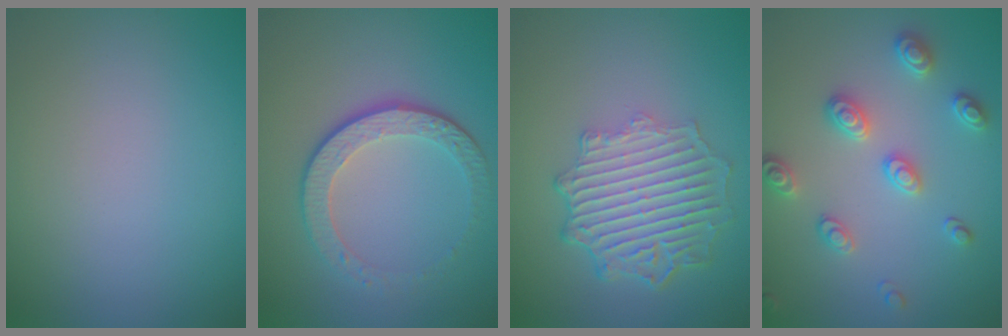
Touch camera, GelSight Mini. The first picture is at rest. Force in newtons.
{"total": 4.3, "press": 3.1, "slide": 3.0}
{"total": 6.3, "press": 4.7, "slide": 4.2}
{"total": 3.0, "press": 2.9, "slide": 0.6}